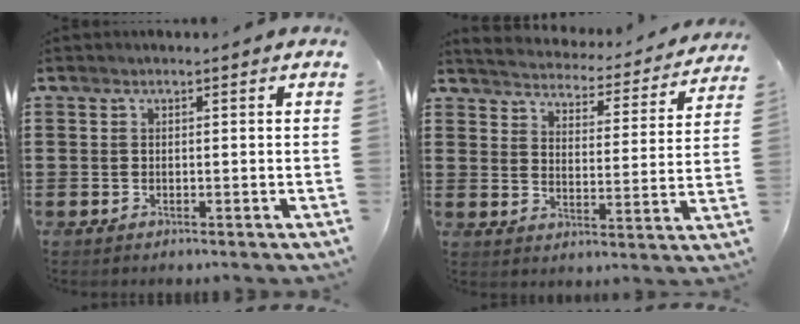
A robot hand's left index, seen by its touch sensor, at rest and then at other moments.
{"total": 3.4, "force": [3.4, -0.2, -0.2], "torque": [-0.022, -0.037, 0.051]}